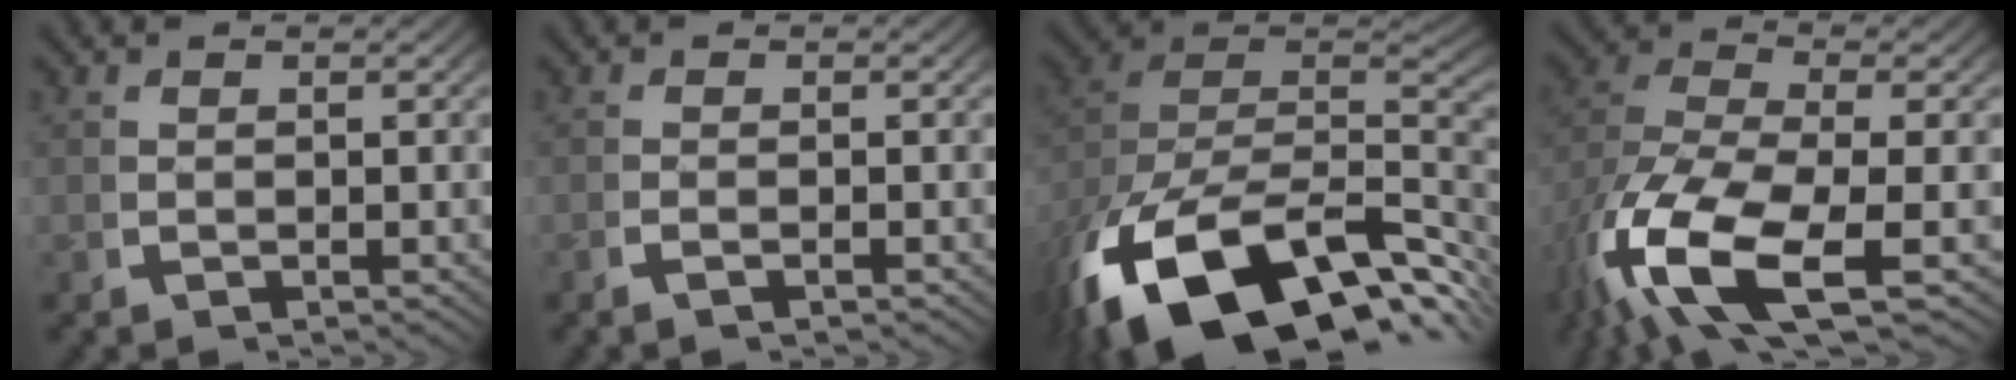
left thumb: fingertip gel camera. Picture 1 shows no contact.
{"total": 0.7, "force": [-0.5, -0.1, 0.6], "torque": [-0.011, 0.007, -0.014]}
{"total": 21.0, "force": [-5.9, 13.5, 14.9], "torque": [-0.287, -0.058, -0.064]}
{"total": 12.8, "force": [-2.8, 7.3, 10.2], "torque": [-0.248, -0.052, -0.018]}